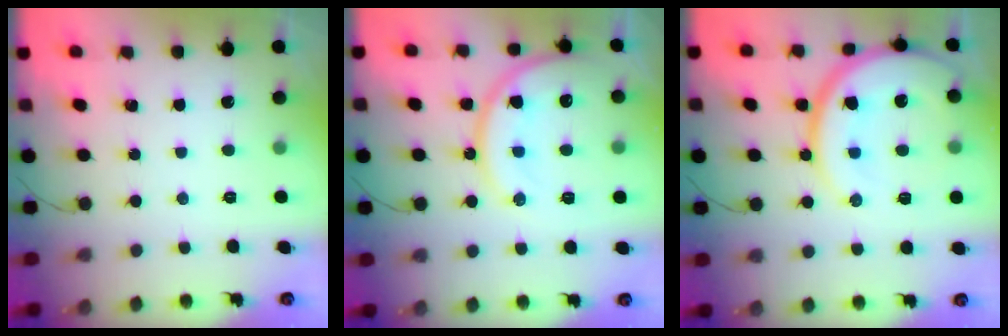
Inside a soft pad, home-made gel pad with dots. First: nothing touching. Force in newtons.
{"total": 17.2, "press": 17.1, "slide": 1.8}
{"total": 18.1, "press": 18.0, "slide": 2.3}